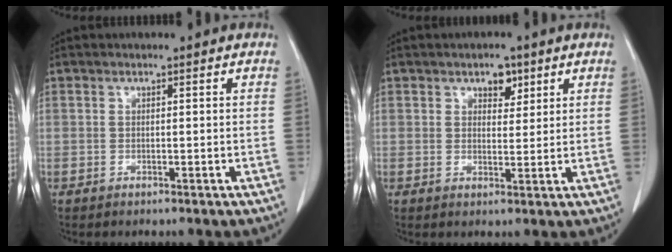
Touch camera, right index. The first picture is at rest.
{"total": 3.2, "force": [1.9, 1.8, 1.8], "torque": [-0.023, 0.003, 0.030]}